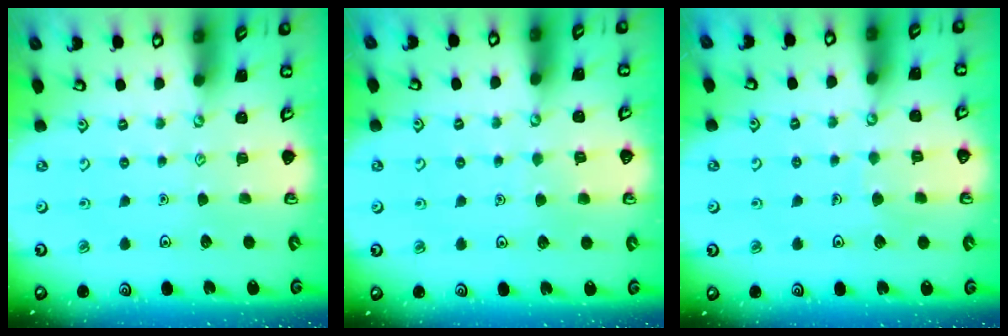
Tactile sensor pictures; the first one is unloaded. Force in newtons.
{"total": 2.6, "press": 2.6, "slide": 0.3}
{"total": 3.1, "press": 3.0, "slide": 0.3}